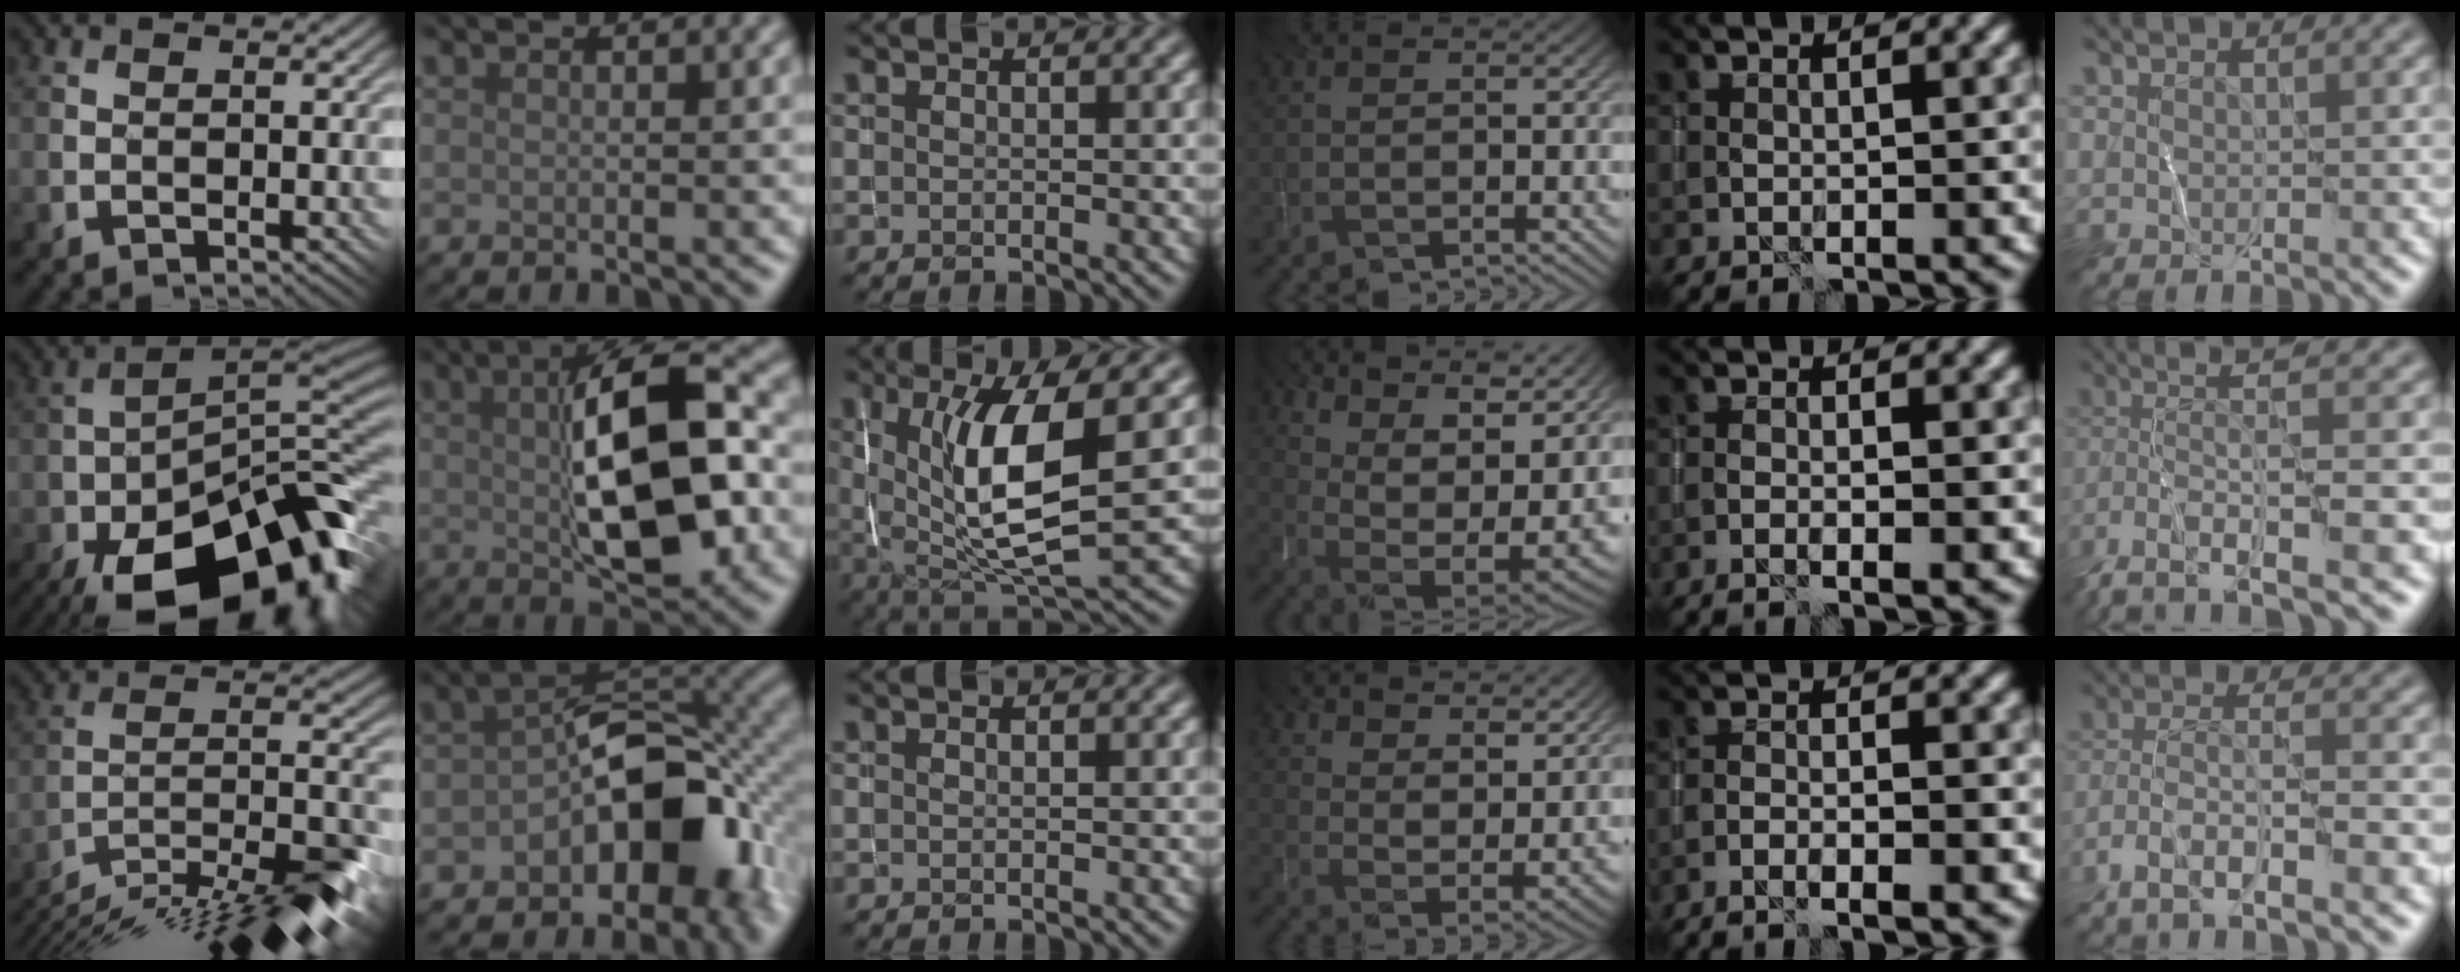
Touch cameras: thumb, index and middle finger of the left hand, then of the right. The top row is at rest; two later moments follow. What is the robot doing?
{"motion": "wrap", "object": "yarn"}